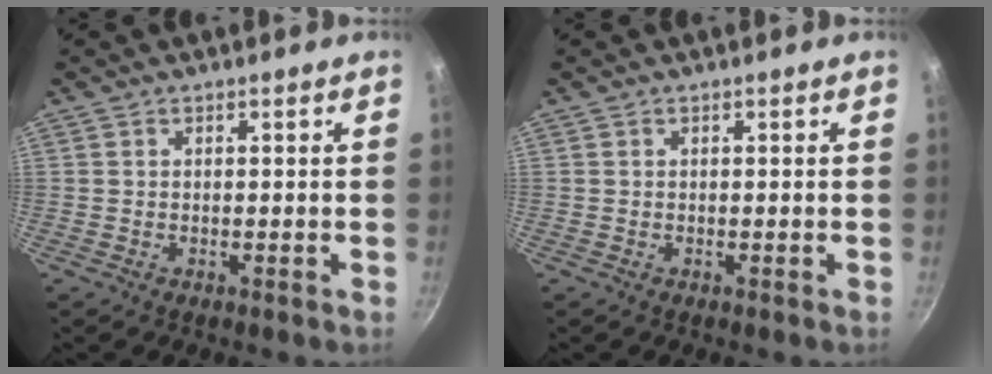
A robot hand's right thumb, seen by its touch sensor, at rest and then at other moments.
{"total": 0.0}